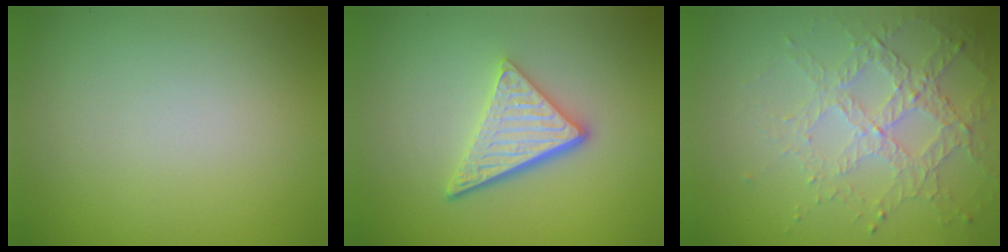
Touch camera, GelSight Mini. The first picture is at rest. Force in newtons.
{"total": 4.8, "press": 3.4, "slide": 3.4}
{"total": 4.7, "press": 3.3, "slide": 3.3}